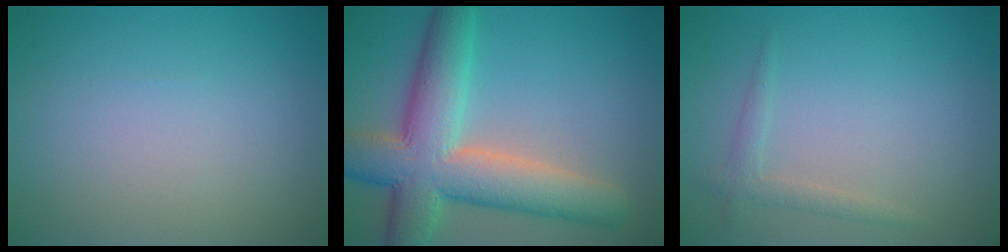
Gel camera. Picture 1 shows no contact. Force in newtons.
{"total": 9.9, "press": 9.9, "slide": 0.6}
{"total": 1.5, "press": 1.5, "slide": 0.1}